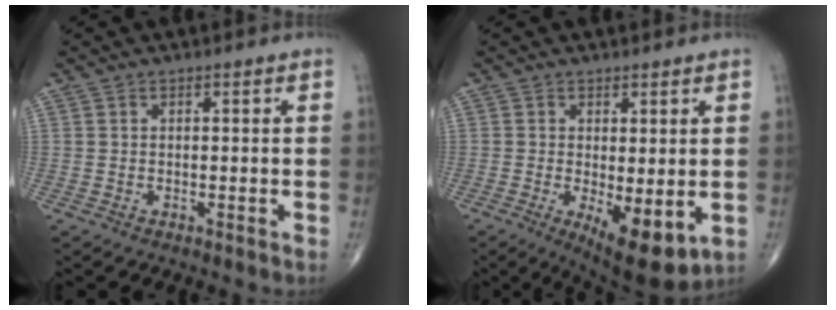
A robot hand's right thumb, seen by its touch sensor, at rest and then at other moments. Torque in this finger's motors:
{"motor_torque": [-0.15, 0.71, -0.03, -0.08, 0.06]}